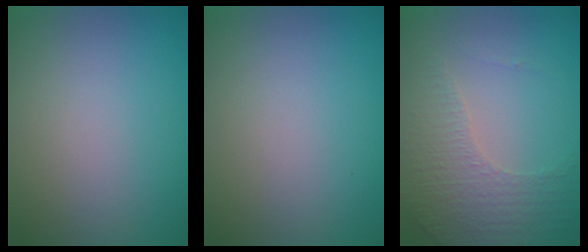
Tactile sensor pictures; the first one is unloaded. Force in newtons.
{"total": 0.0}
{"total": 4.4, "press": 3.0, "slide": 3.3}